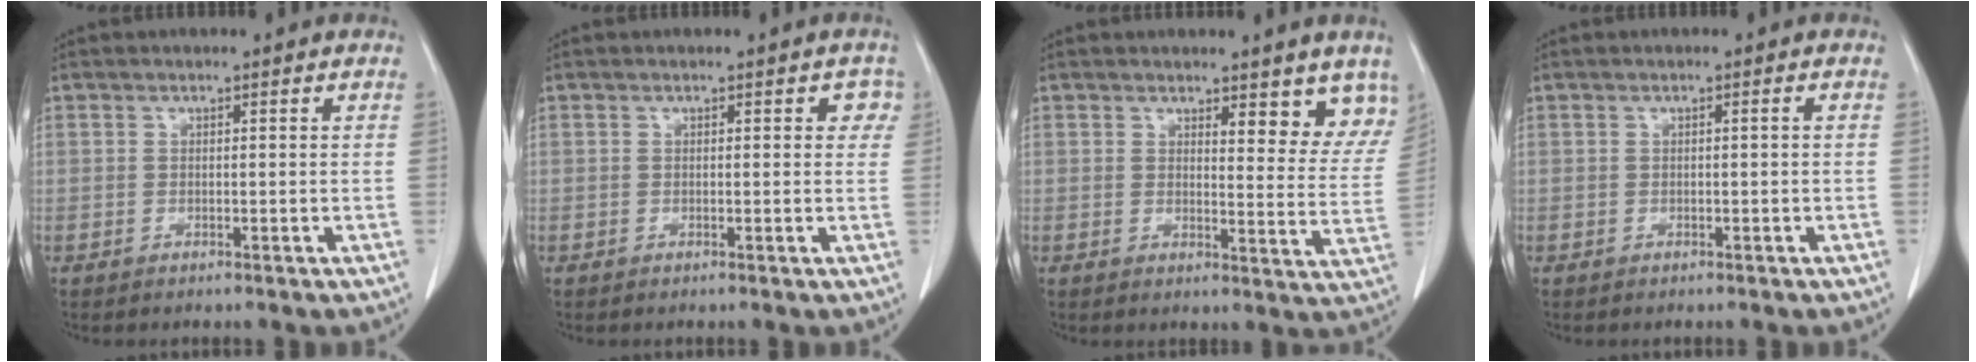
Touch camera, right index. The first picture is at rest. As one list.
[{"total": 2.2, "force": [0.7, 1.3, 1.7], "torque": [-0.009, 0.010, 0.003]}, {"total": 7.9, "force": [6.4, 2.2, 4.1], "torque": [-0.027, -0.028, 0.061]}, {"total": 0.6, "force": [-0.1, -0.2, 0.6], "torque": [-0.008, 0.000, 0.000]}]